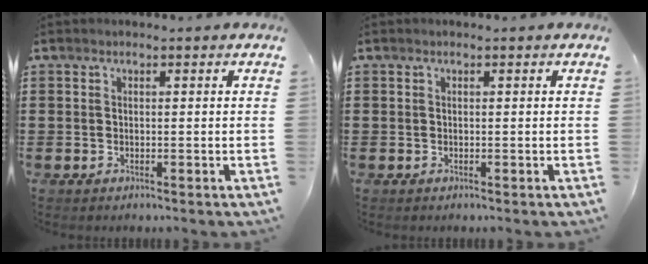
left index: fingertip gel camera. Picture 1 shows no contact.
{"total": 0.0}